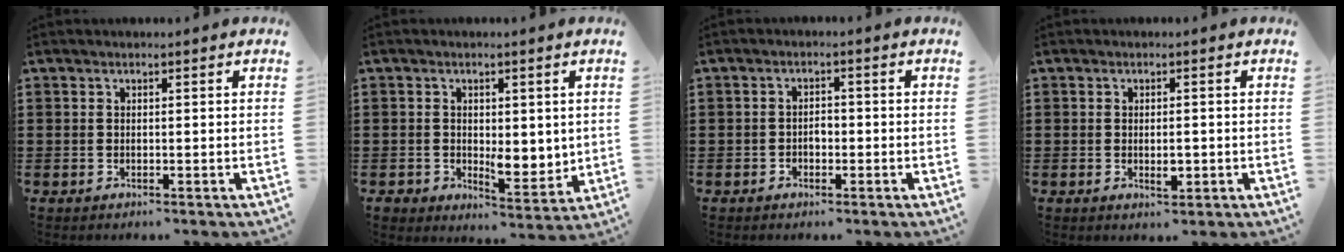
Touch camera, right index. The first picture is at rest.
{"total": 4.0, "force": [0.8, 3.1, 2.3], "torque": [-0.045, -0.005, 0.013]}
{"total": 1.7, "force": [-0.7, 1.0, 1.1], "torque": [-0.023, 0.002, -0.016]}
{"total": 2.4, "force": [-0.4, 0.9, 2.1], "torque": [-0.039, 0.002, -0.007]}